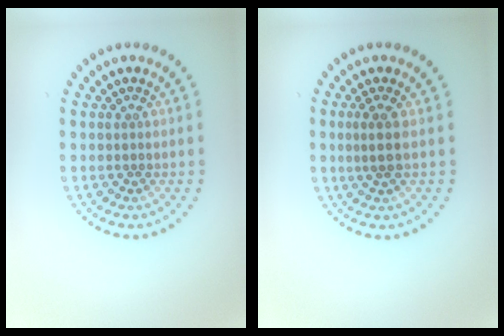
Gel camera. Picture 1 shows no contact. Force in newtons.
{"total": 1.8, "press": 1.4, "slide": 1.1}